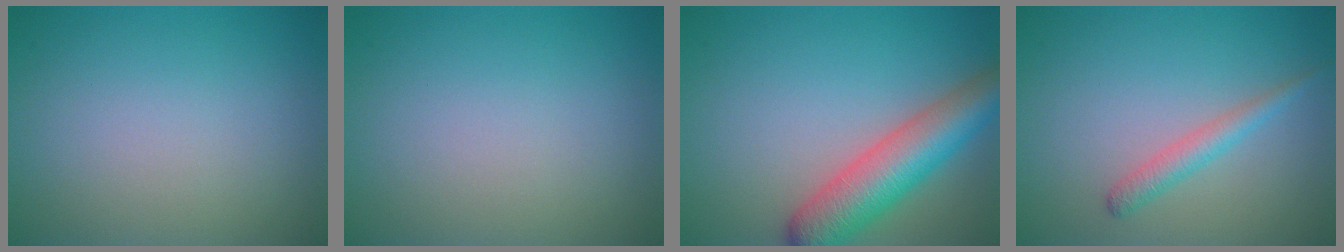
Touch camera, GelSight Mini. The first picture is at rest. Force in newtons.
{"total": 0.0}
{"total": 7.0, "press": 7.0, "slide": 0.2}
{"total": 1.9, "press": 1.9, "slide": 0.0}